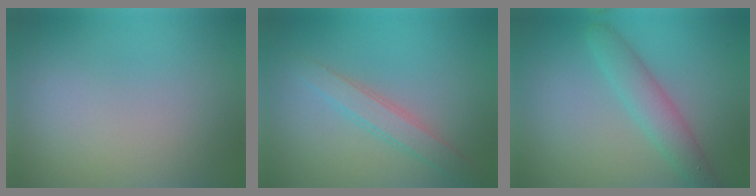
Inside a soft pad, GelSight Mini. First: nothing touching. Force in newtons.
{"total": 2.6, "press": 2.6, "slide": 0.1}
{"total": 3.4, "press": 3.4, "slide": 0.0}